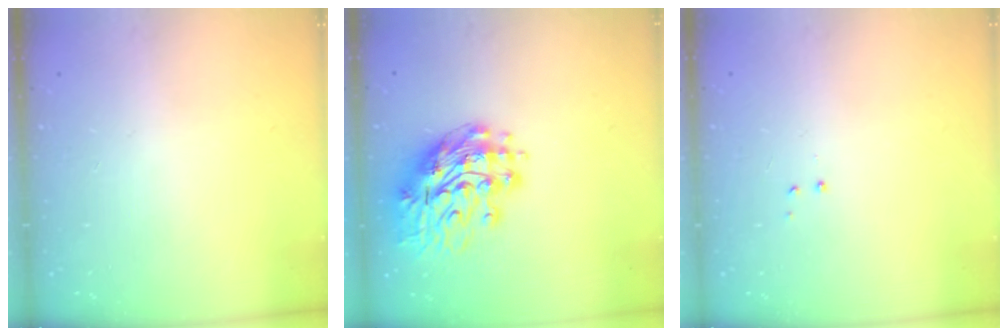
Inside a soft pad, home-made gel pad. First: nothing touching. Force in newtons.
{"total": 14.3, "press": 14.2, "slide": 1.9}
{"total": 2.9, "press": 2.8, "slide": 0.6}